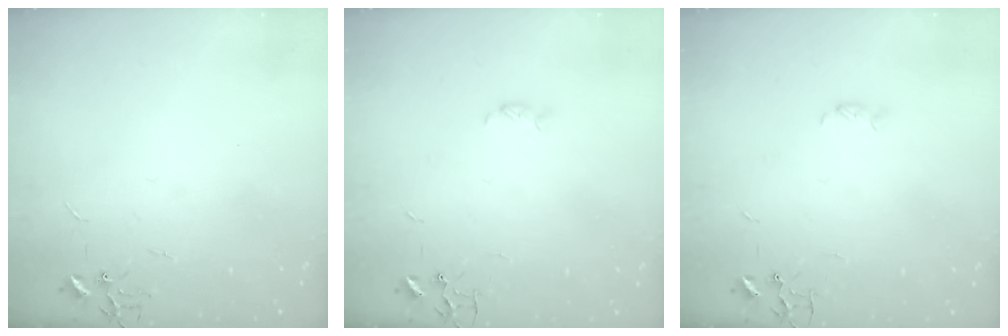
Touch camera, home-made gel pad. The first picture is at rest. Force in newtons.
{"total": 2.9, "press": 2.9, "slide": 0.3}
{"total": 2.9, "press": 2.9, "slide": 0.3}